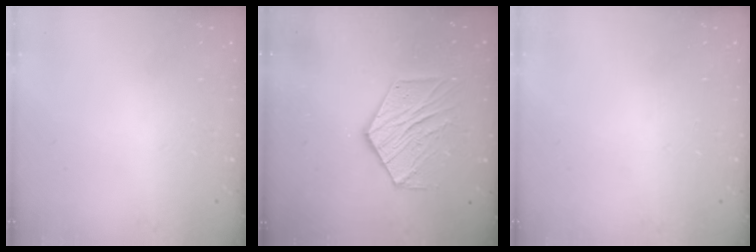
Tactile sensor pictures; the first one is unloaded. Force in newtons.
{"total": 11.9, "press": 11.8, "slide": 0.7}
{"total": 0.0}